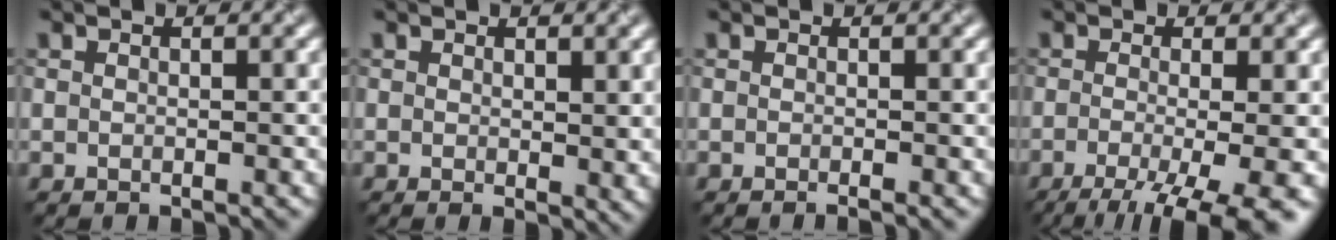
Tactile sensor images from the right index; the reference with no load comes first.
{"total": 2.0, "force": [0.3, 0.7, 1.8], "torque": [-0.031, -0.007, 0.010]}
{"total": 0.9, "force": [-0.5, 0.2, 0.7], "torque": [-0.008, -0.002, -0.007]}
{"total": 9.3, "force": [-4.6, 3.1, 7.4], "torque": [-0.108, -0.023, -0.057]}